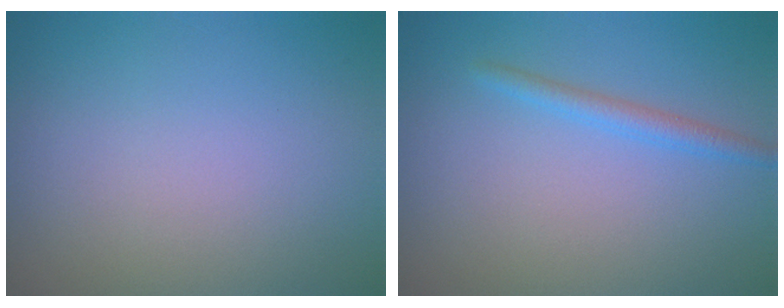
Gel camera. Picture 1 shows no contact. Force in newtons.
{"total": 1.7, "press": 1.7, "slide": 0.1}